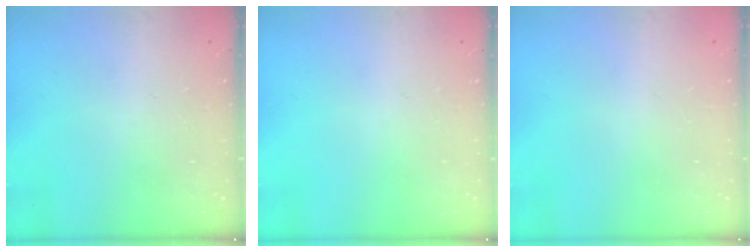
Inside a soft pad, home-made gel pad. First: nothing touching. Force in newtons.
{"total": 0.0}
{"total": 0.8, "press": 0.8, "slide": 0.1}